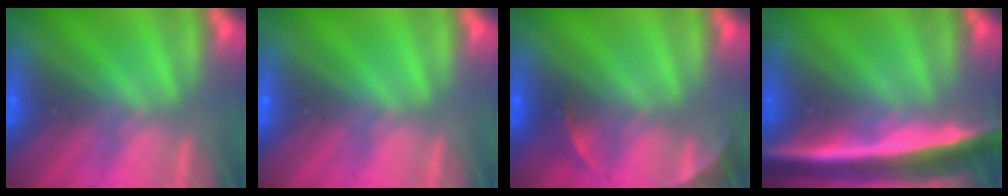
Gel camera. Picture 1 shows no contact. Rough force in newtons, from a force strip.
{"total": 0.0}
{"total": 2.2}
{"total": 6.3}